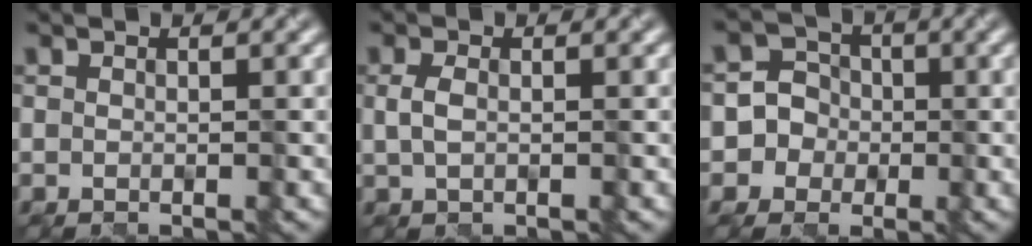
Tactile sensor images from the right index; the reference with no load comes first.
{"total": 1.6, "force": [0.0, 0.9, 1.3], "torque": [-0.035, 0.002, 0.003]}
{"total": 5.2, "force": [-1.2, 5.0, 0.4], "torque": [0.006, 0.024, -0.044]}